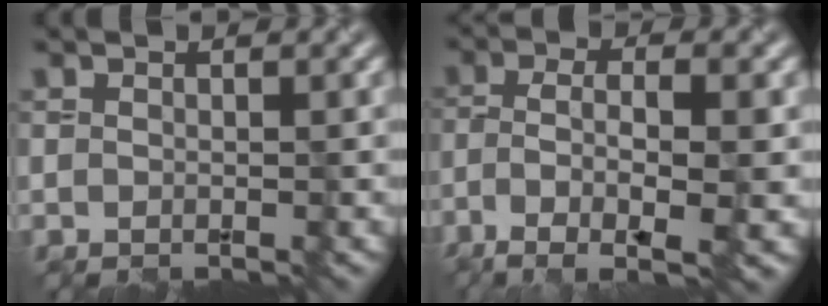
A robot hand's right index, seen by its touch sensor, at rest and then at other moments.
{"total": 5.8, "force": [-2.6, 1.1, 5.1], "torque": [-0.093, 0.002, -0.038]}